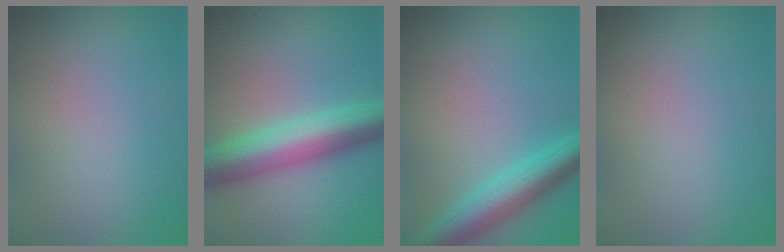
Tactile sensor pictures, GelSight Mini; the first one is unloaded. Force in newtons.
{"total": 7.7, "press": 7.7, "slide": 0.0}
{"total": 5.1, "press": 5.1, "slide": 0.2}
{"total": 0.0}